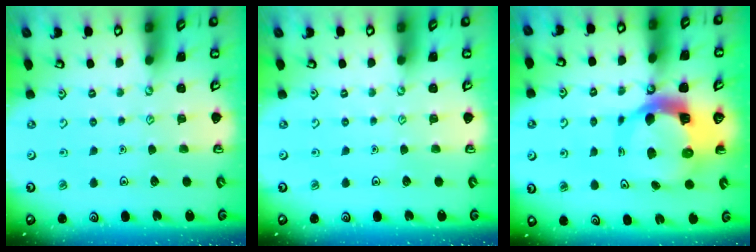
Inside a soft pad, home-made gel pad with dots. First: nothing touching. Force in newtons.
{"total": 0.0}
{"total": 11.1, "press": 11.0, "slide": 1.7}